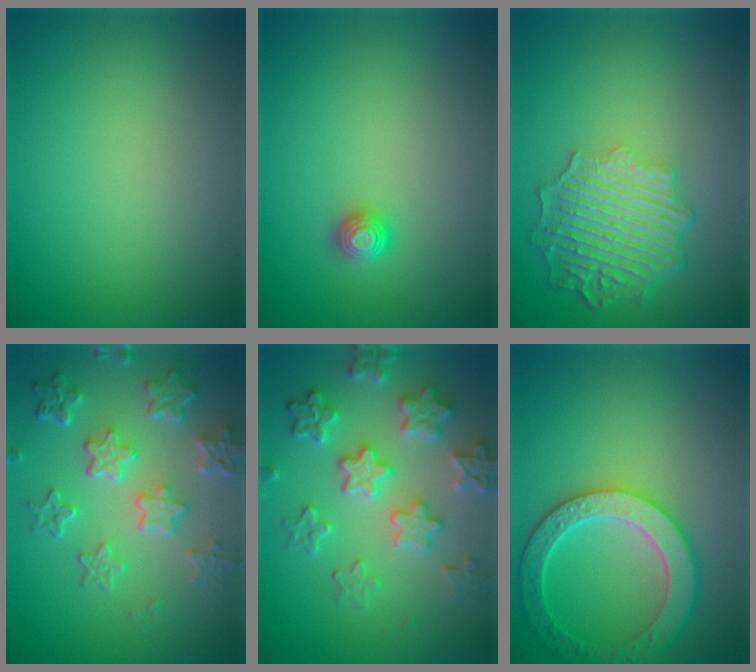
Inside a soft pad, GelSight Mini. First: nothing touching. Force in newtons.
{"total": 1.1, "press": 1.1, "slide": 0.2}
{"total": 6.8, "press": 5.3, "slide": 4.2}
{"total": 5.9, "press": 4.4, "slide": 3.9}
{"total": 5.9, "press": 5.8, "slide": 1.2}
{"total": 5.4, "press": 5.0, "slide": 1.9}